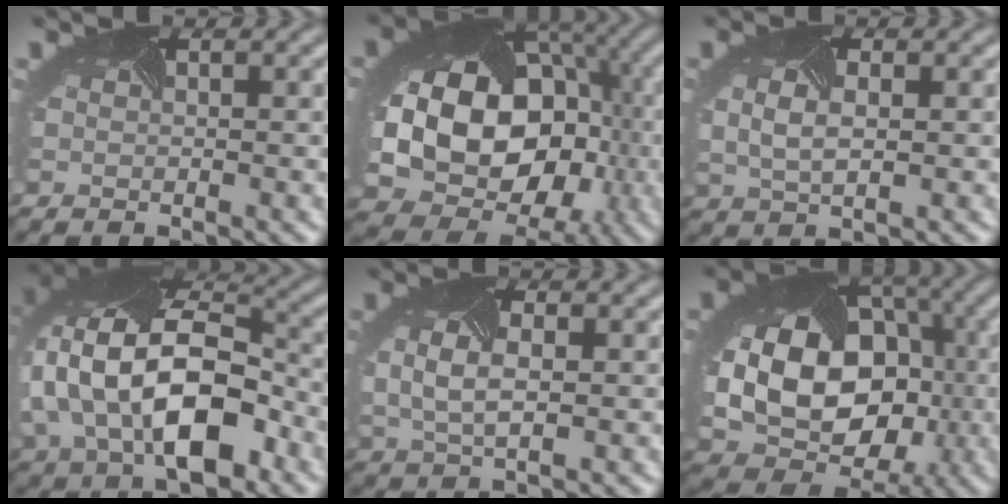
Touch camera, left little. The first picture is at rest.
{"total": 20.0, "force": [-0.9, 16.2, 11.7], "torque": [-0.197, -0.043, -0.005]}
{"total": 3.2, "force": [0.4, 1.8, 2.6], "torque": [-0.059, 0.000, 0.015]}
{"total": 13.8, "force": [-1.5, 8.6, 10.7], "torque": [-0.212, -0.008, -0.023]}
{"total": 3.7, "force": [0.2, 2.0, 3.1], "torque": [-0.074, -0.003, 0.006]}
{"total": 14.7, "force": [-0.7, 11.5, 9.2], "torque": [-0.158, -0.028, -0.004]}